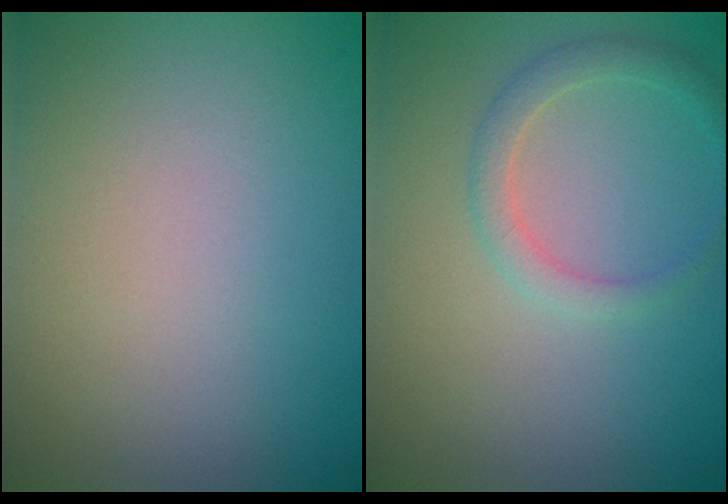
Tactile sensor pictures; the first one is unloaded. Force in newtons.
{"total": 1.9, "press": 1.9, "slide": 0.1}